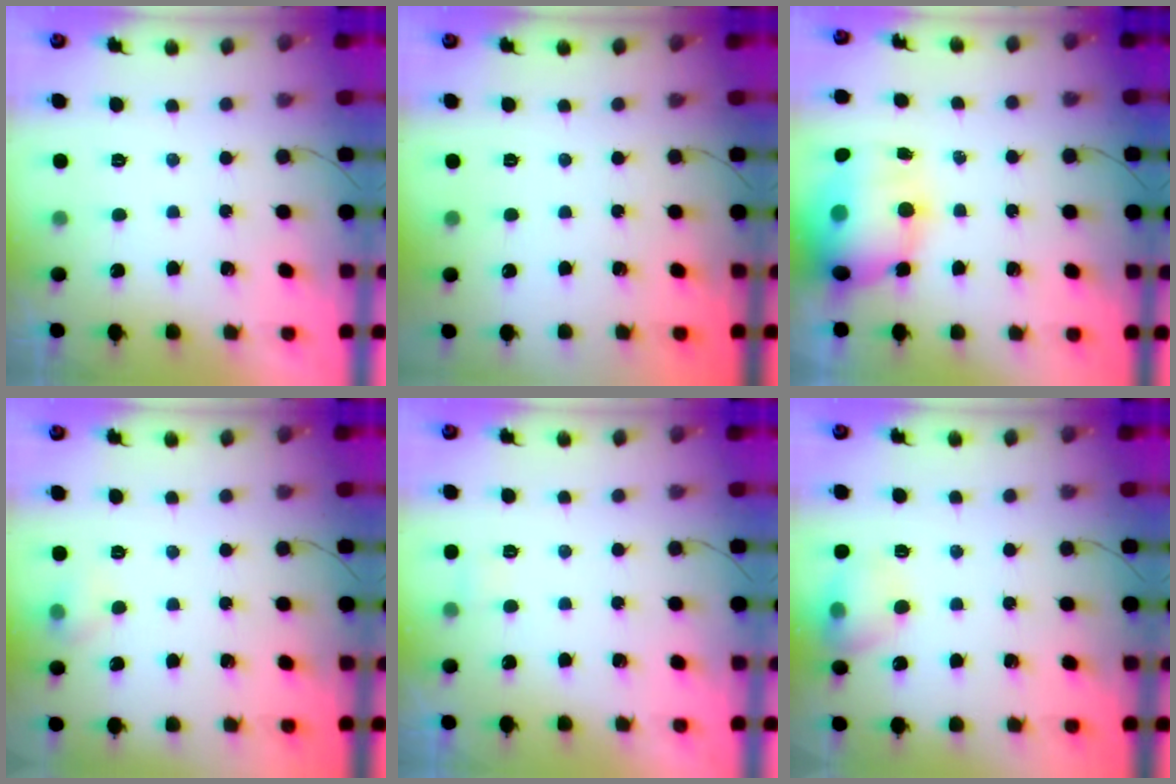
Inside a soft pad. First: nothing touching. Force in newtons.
{"total": 0.0}
{"total": 18.3, "press": 16.3, "slide": 8.4}
{"total": 5.3, "press": 5.1, "slide": 1.4}
{"total": 2.1, "press": 2.0, "slide": 0.7}
{"total": 10.9, "press": 10.8, "slide": 1.5}